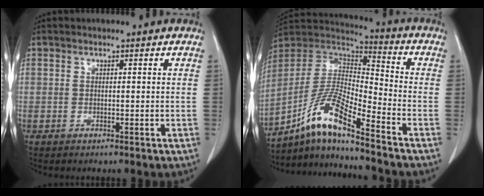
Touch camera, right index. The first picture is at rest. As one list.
[{"total": 13.4, "force": [-9.2, 0.9, 9.7], "torque": [-0.203, 0.008, -0.173]}]